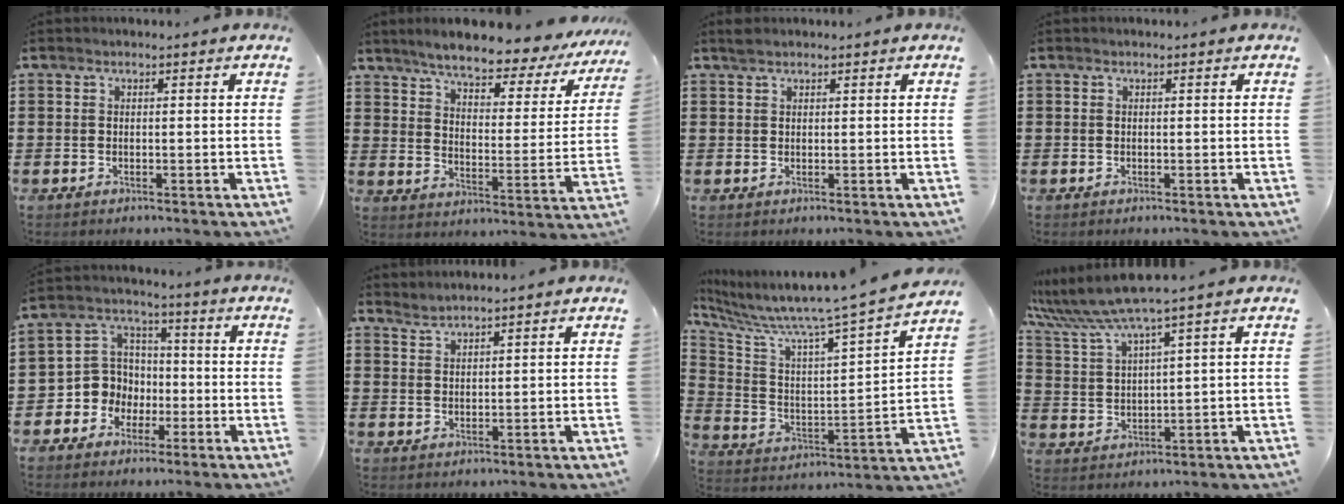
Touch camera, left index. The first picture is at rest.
{"total": 6.2, "force": [5.5, 0.6, 2.6], "torque": [-0.070, -0.038, 0.088]}
{"total": 1.4, "force": [1.3, 0.4, 0.5], "torque": [-0.013, 0.001, 0.025]}
{"total": 0.0}
{"total": 6.8, "force": [-1.7, 6.4, 1.2], "torque": [-0.067, 0.001, -0.036]}
{"total": 1.6, "force": [1.6, -0.3, -0.2], "torque": [0.000, -0.001, 0.033]}
{"total": 7.4, "force": [6.6, -0.6, 3.3], "torque": [-0.098, -0.070, 0.099]}
{"total": 6.5, "force": [5.1, -0.4, 4.0], "torque": [-0.105, -0.027, 0.085]}